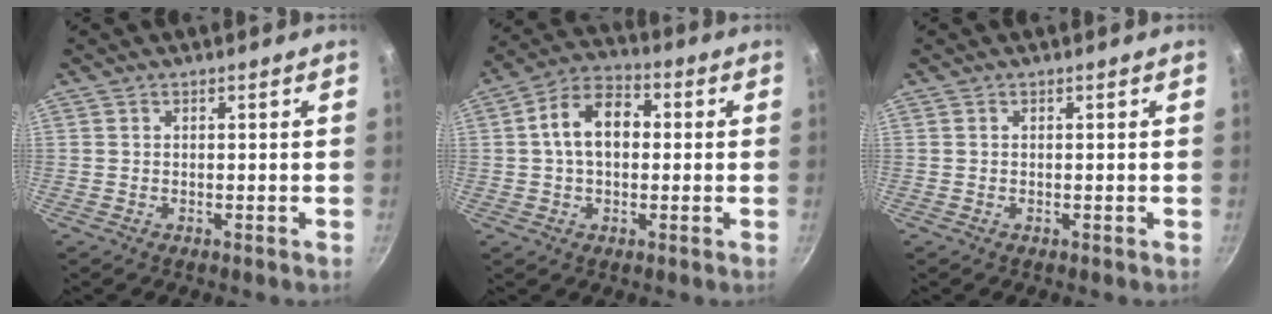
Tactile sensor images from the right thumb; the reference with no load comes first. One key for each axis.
{"total": 10.8, "fx": 0.9, "fy": 7.2, "fz": 8.0, "tx": -0.108, "ty": 0.030, "tz": -0.001}
{"total": 0.0}